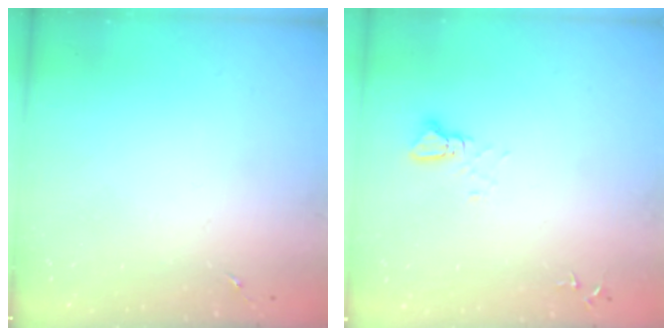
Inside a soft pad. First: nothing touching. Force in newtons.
{"total": 2.2, "press": 2.2, "slide": 0.1}